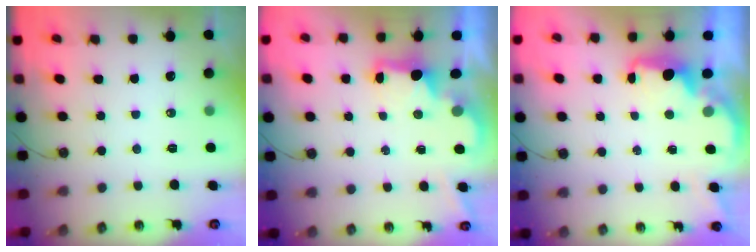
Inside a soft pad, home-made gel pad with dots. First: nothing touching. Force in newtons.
{"total": 2.3, "press": 2.2, "slide": 0.7}
{"total": 2.2, "press": 2.0, "slide": 0.8}